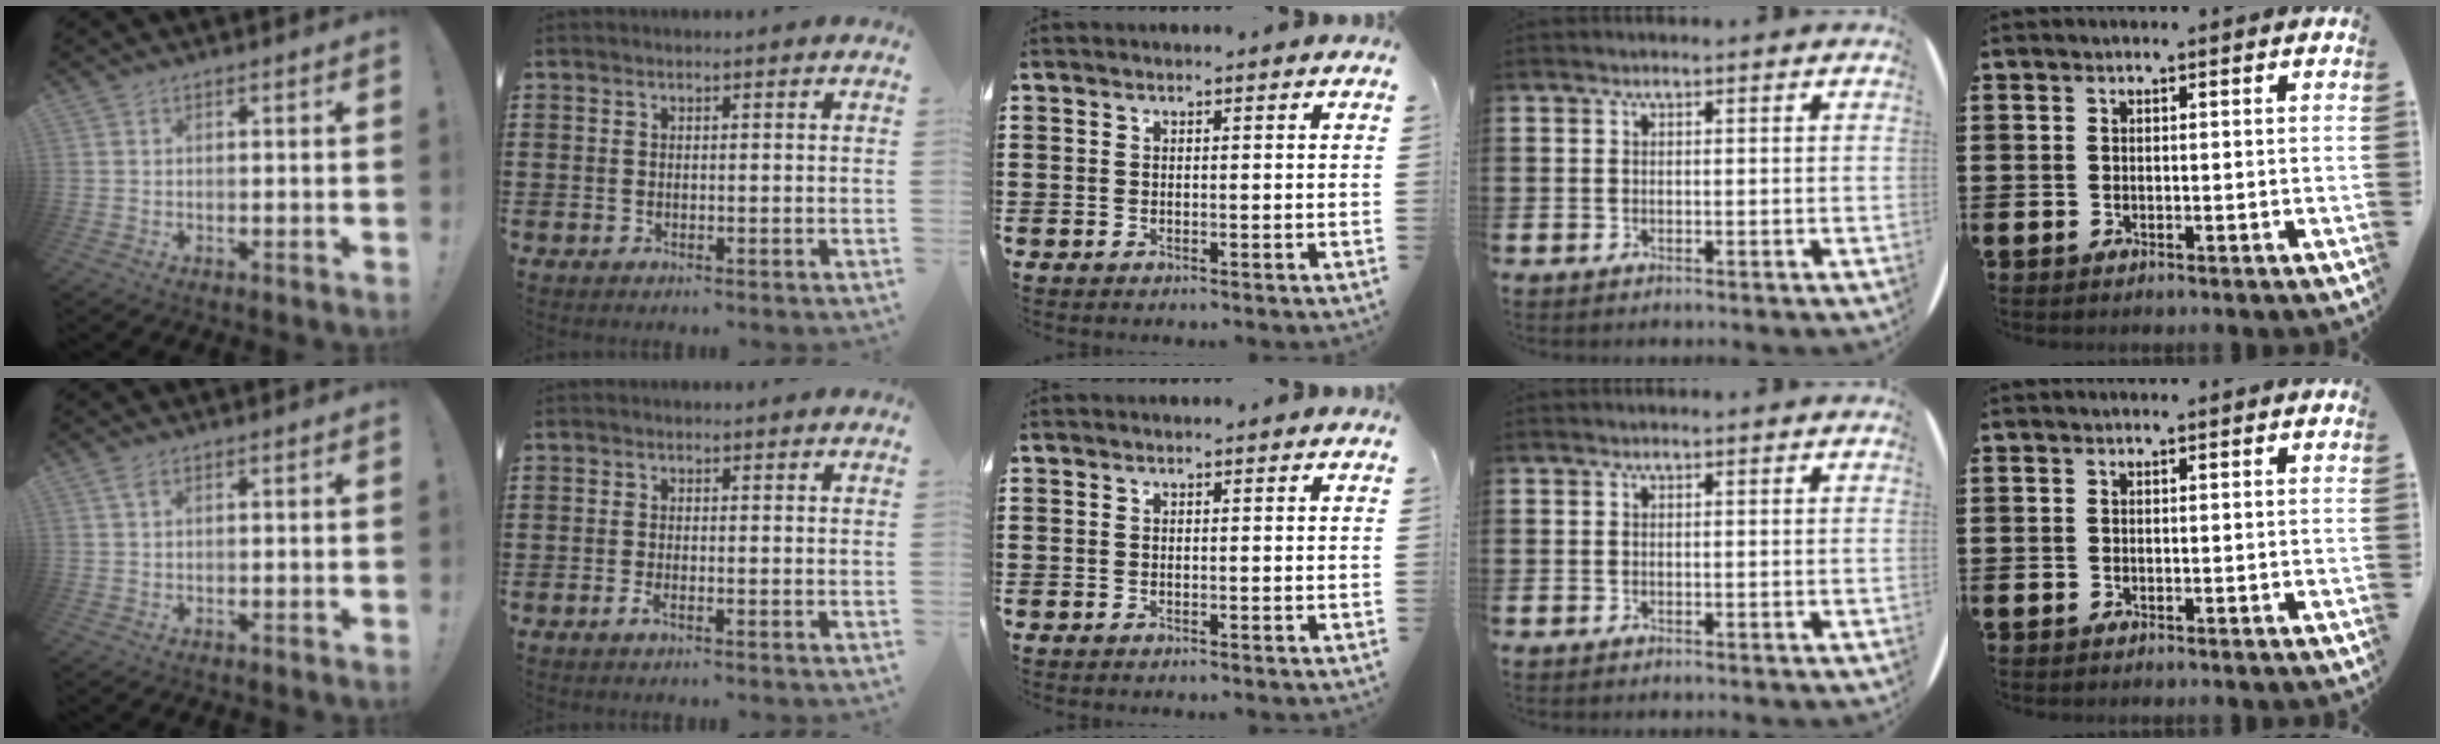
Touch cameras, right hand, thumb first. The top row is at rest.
{"thumb": {"total": 1.4, "force": [0.5, 0.7, 1.1], "torque": [-0.016, -0.001, 0.008]}, "index": {"total": 1.2, "force": [-0.6, 0.2, 1.0], "torque": [-0.034, -0.009, -0.015]}}